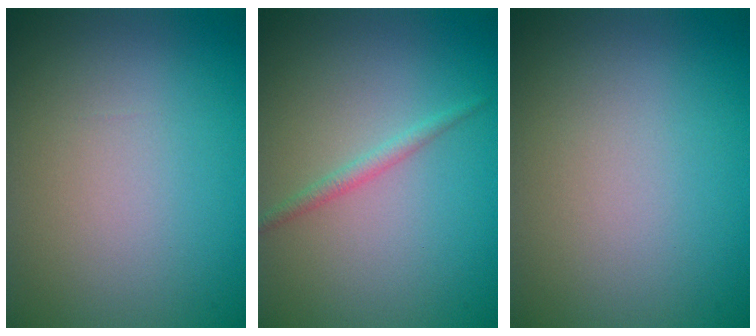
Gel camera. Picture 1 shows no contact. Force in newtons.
{"total": 1.1, "press": 1.1, "slide": 0.0}
{"total": 0.0}